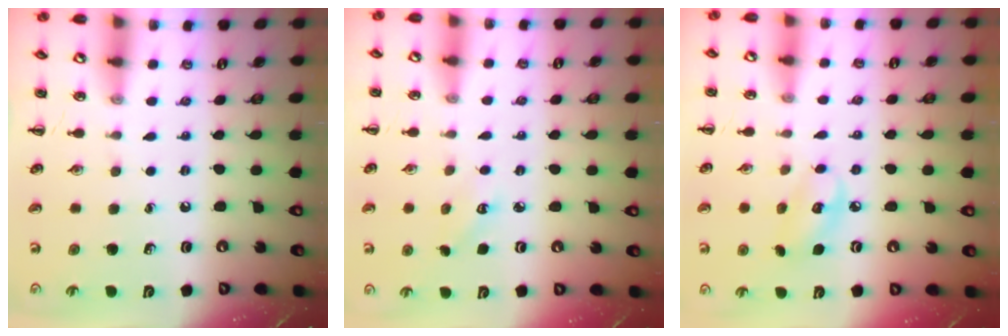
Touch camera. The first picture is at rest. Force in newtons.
{"total": 2.1, "press": 2.0, "slide": 0.6}
{"total": 6.7, "press": 6.7, "slide": 1.1}